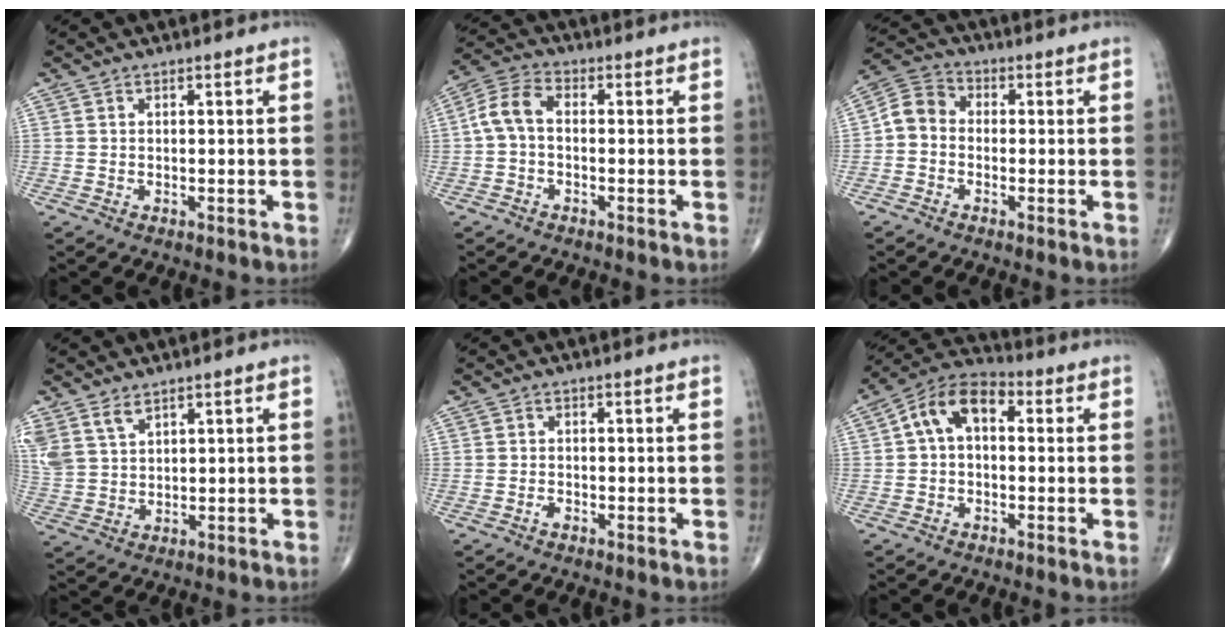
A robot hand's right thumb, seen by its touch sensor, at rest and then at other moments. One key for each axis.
{"total": 6.1, "fx": -0.4, "fy": 3.6, "fz": 4.8, "tx": -0.100, "ty": 0.022, "tz": -0.019}
{"total": 5.9, "fx": -0.9, "fy": 4.8, "fz": 3.3, "tx": -0.046, "ty": 0.020, "tz": -0.037}
{"total": 6.9, "fx": 4.5, "fy": 3.7, "fz": 3.7, "tx": -0.078, "ty": -0.011, "tz": 0.104}
{"total": 1.0, "fx": -0.6, "fy": 0.5, "fz": 0.6, "tx": -0.009, "ty": 0.001, "tz": -0.014}
{"total": 9.6, "fx": 1.3, "fy": 6.0, "fz": 7.4, "tx": -0.121, "ty": 0.032, "tz": 0.007}